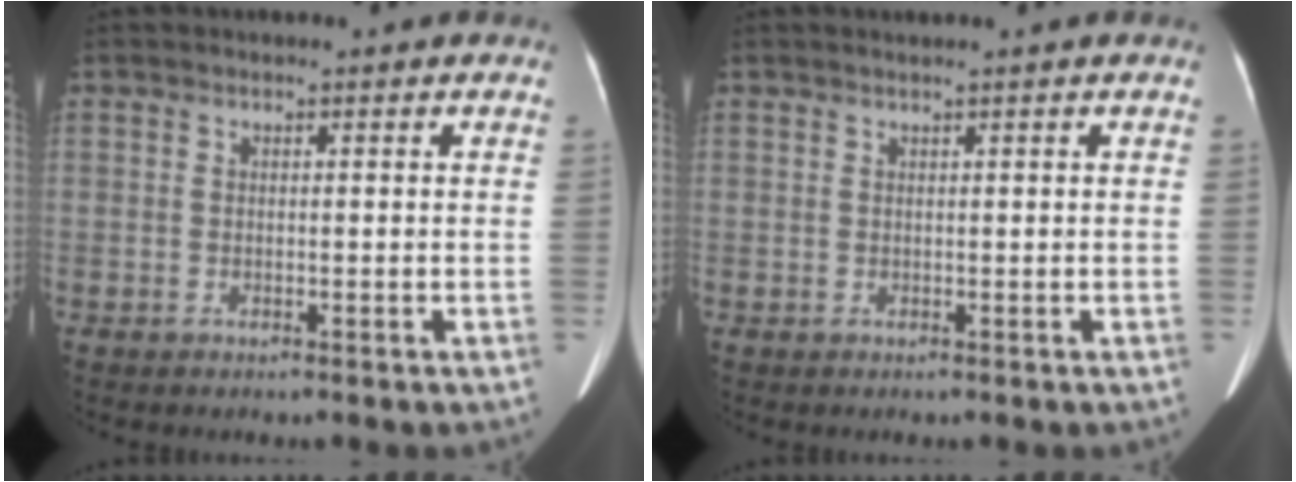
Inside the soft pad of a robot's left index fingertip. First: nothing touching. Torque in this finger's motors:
{"motor_torque": [-2.14, 0.00, -1.06, -0.13]}